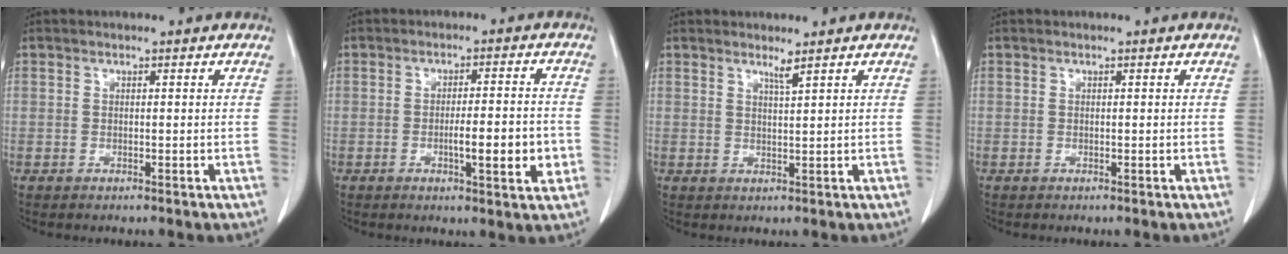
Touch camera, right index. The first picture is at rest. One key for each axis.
{"total": 7.4, "fx": -1.8, "fy": 1.0, "fz": 7.2, "tx": -0.105, "ty": -0.002, "tz": -0.023}
{"total": 1.5, "fx": 1.2, "fy": -0.5, "fz": 0.7, "tx": -0.018, "ty": -0.011, "tz": 0.023}
{"total": 0.0}